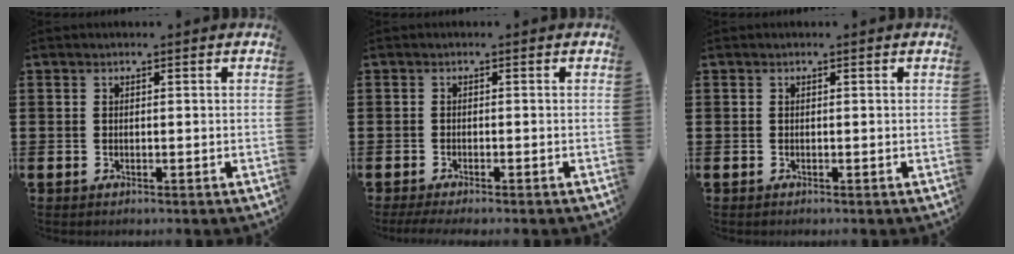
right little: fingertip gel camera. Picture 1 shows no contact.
{"total": 1.2, "force": [-0.8, 0.1, 0.9], "torque": [-0.013, -0.003, -0.015]}
{"total": 0.0}